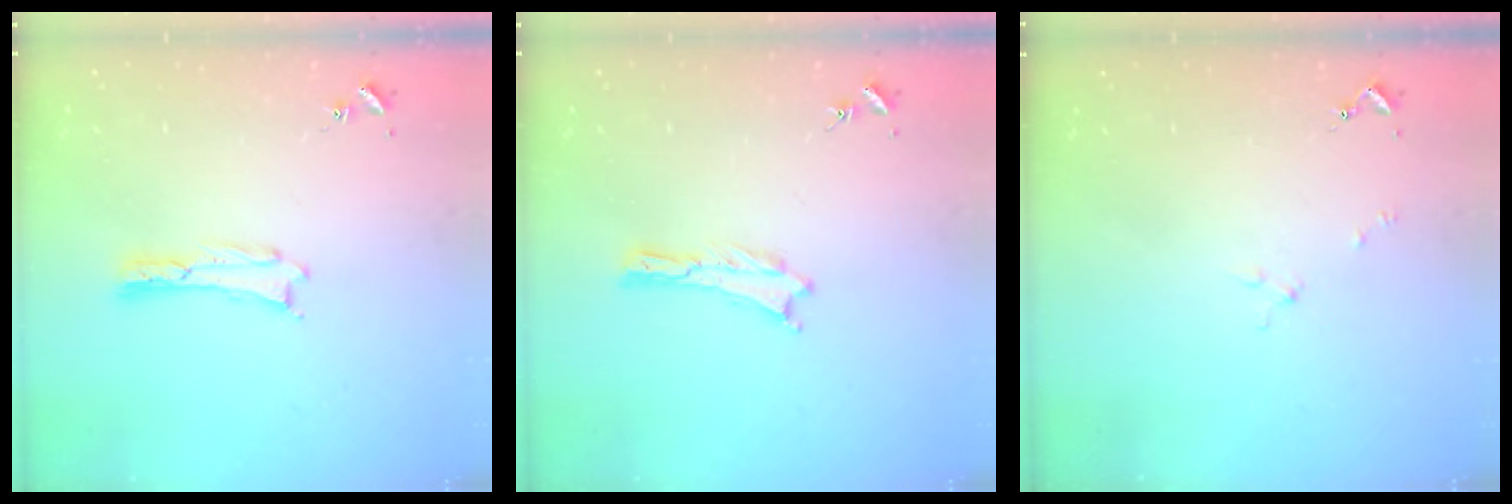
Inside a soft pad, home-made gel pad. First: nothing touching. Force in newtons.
{"total": 0.0}
{"total": 1.7, "press": 1.7, "slide": 0.3}